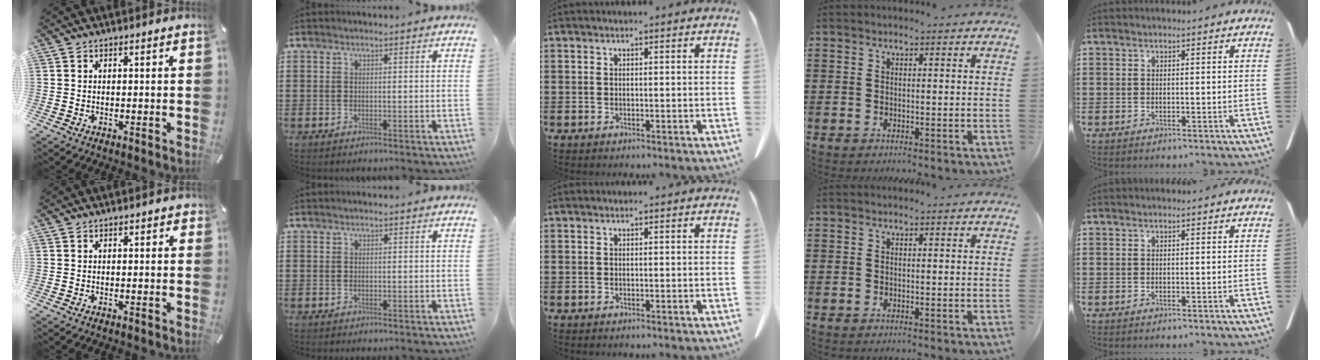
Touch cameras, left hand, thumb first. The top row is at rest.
{"thumb": {"total": 0.5, "force": [0.0, 0.5, 0.2], "torque": [0.004, 0.001, -0.004]}}